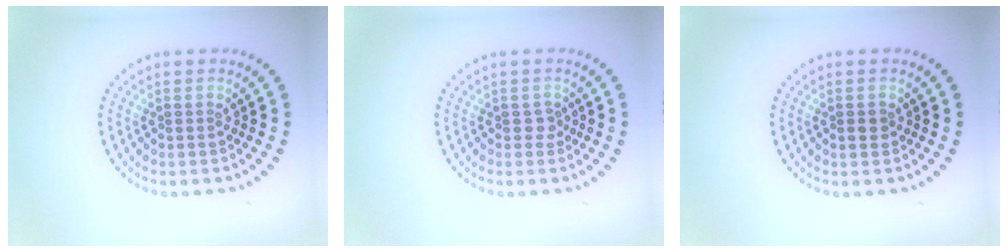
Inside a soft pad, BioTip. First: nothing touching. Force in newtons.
{"total": 0.9, "press": 0.6, "slide": 0.7}
{"total": 0.9, "press": 0.8, "slide": 0.2}